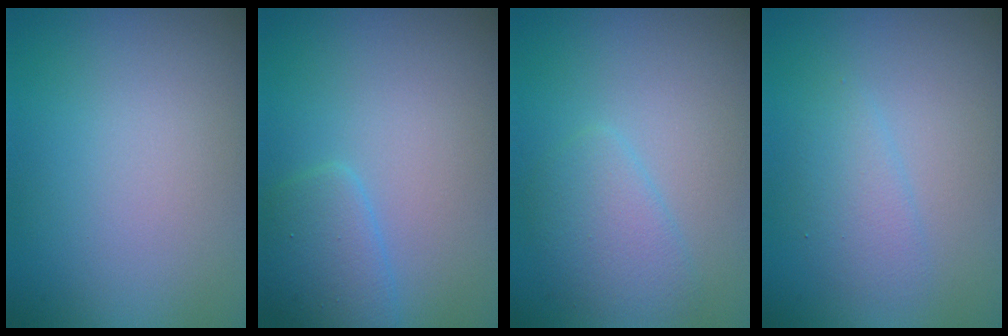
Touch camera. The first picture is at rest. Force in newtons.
{"total": 2.3, "press": 2.3, "slide": 0.1}
{"total": 2.7, "press": 2.7, "slide": 0.1}
{"total": 1.9, "press": 1.9, "slide": 0.1}